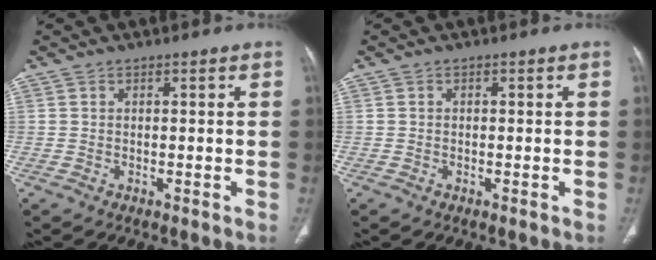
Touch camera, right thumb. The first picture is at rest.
{"total": 0.0}